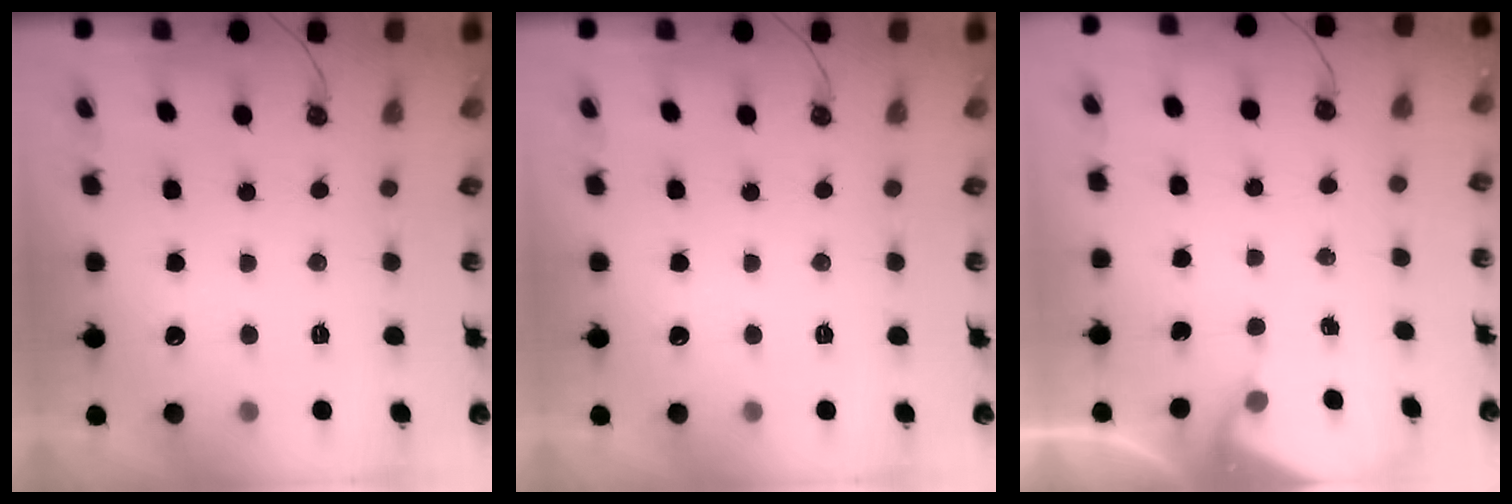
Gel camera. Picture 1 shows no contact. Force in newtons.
{"total": 0.0}
{"total": 2.2, "press": 2.1, "slide": 0.3}